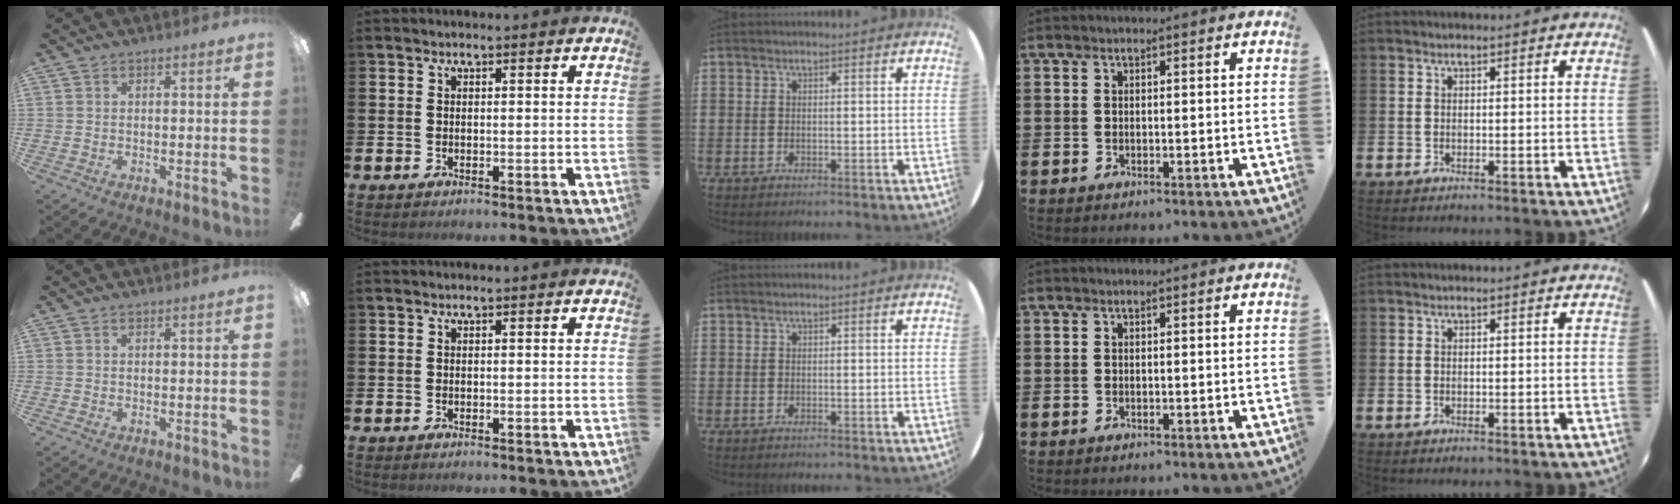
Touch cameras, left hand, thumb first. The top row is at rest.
{}